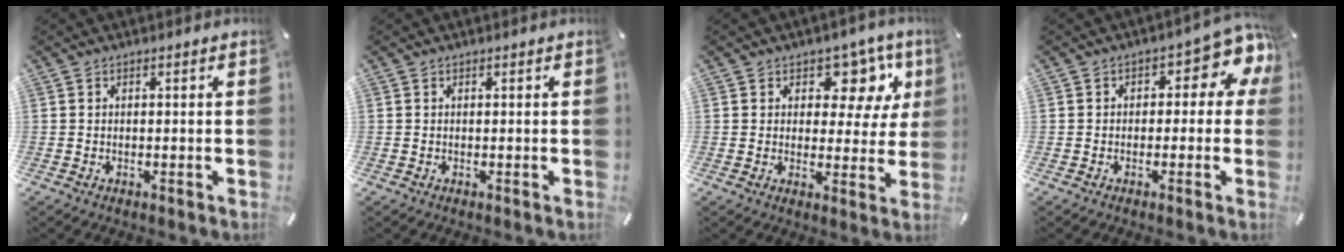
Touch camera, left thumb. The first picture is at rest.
{"total": 0.0}
{"total": 12.3, "force": [6.1, 7.8, 7.3], "torque": [-0.083, -0.035, 0.103]}
{"total": 8.7, "force": [3.0, 4.6, 6.7], "torque": [-0.083, -0.020, 0.046]}